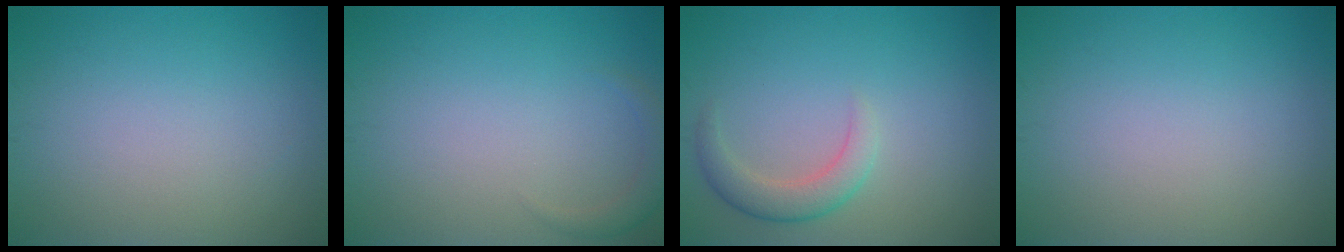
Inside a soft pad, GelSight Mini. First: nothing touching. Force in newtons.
{"total": 1.4, "press": 1.4, "slide": 0.1}
{"total": 2.8, "press": 2.8, "slide": 0.1}
{"total": 0.0}